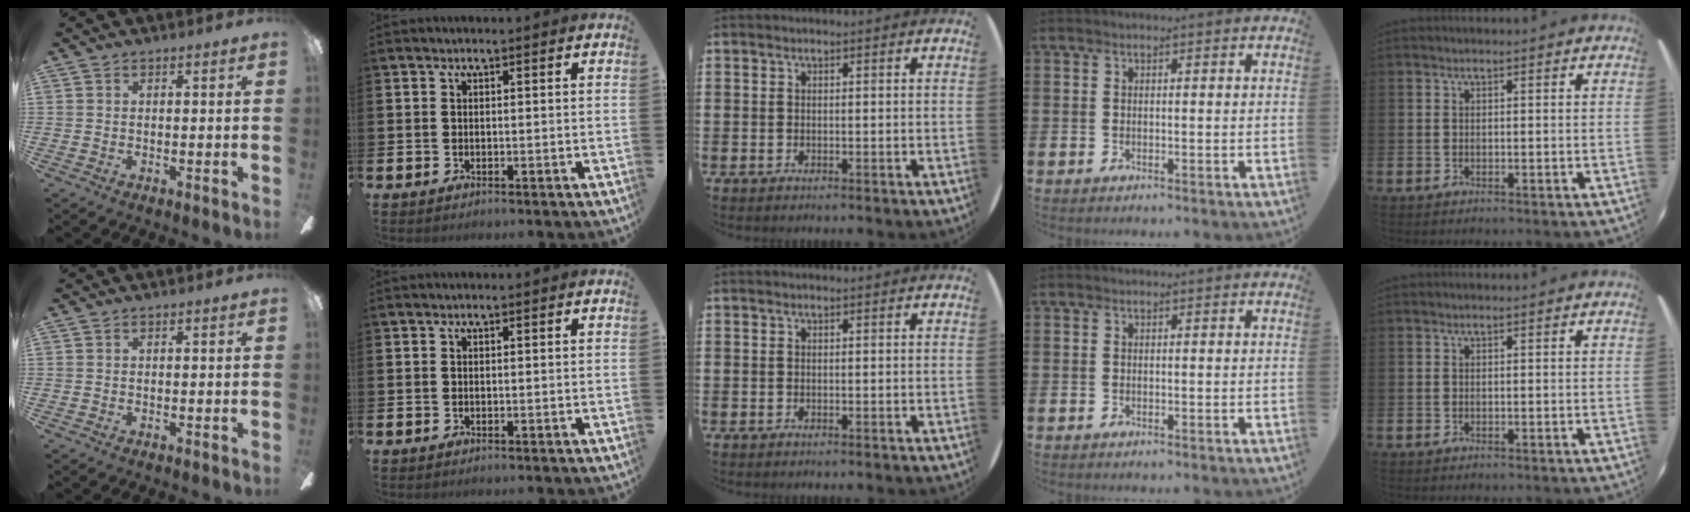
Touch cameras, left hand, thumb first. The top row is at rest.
{}